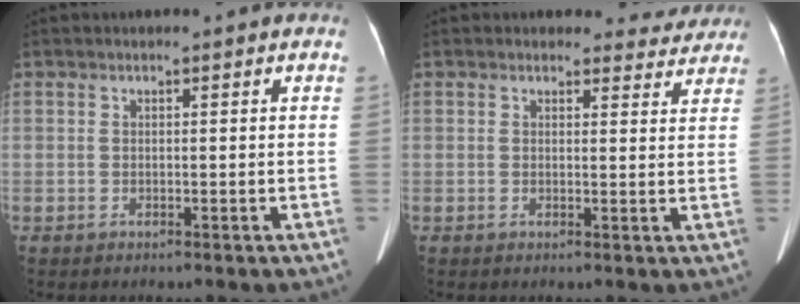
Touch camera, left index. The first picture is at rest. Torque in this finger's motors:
{"motor_torque": [0.15, -0.31, 0.03, 0.02]}